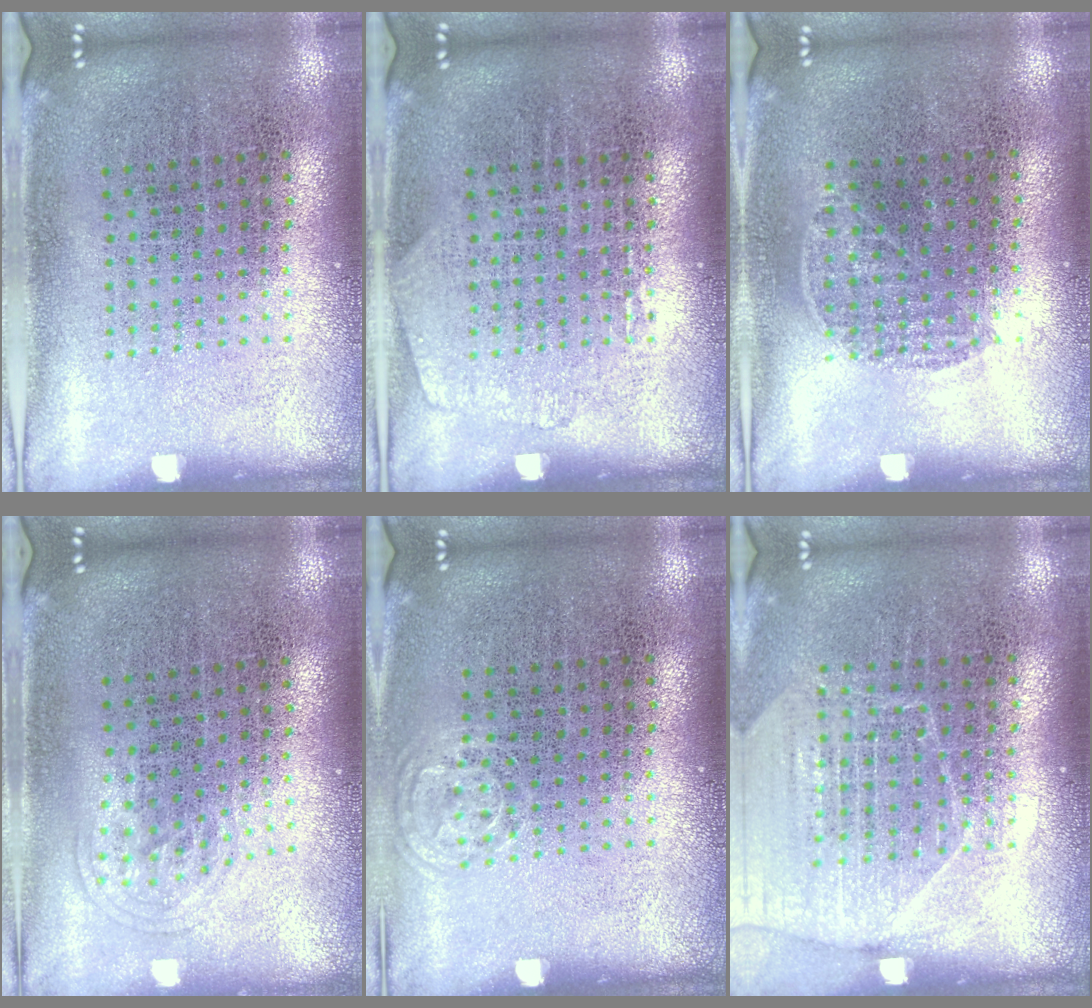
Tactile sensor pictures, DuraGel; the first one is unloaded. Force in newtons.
{"total": 1.0, "press": 1.0, "slide": 0.1}
{"total": 0.5, "press": 0.2, "slide": 0.5}
{"total": 1.0, "press": 0.6, "slide": 0.8}
{"total": 0.5, "press": 0.5, "slide": 0.1}
{"total": 1.6, "press": 1.6, "slide": 0.1}